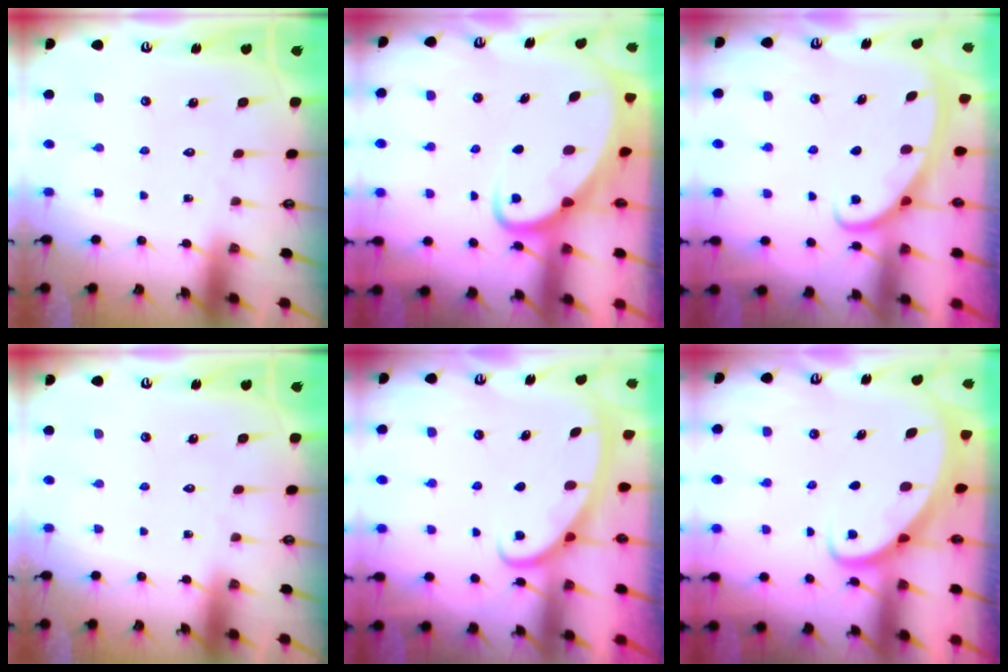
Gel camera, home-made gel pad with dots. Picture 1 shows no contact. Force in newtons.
{"total": 4.0, "press": 4.0, "slide": 0.4}
{"total": 2.8, "press": 2.8, "slide": 0.4}
{"total": 0.0}
{"total": 2.8, "press": 2.8, "slide": 0.4}
{"total": 2.5, "press": 2.5, "slide": 0.3}